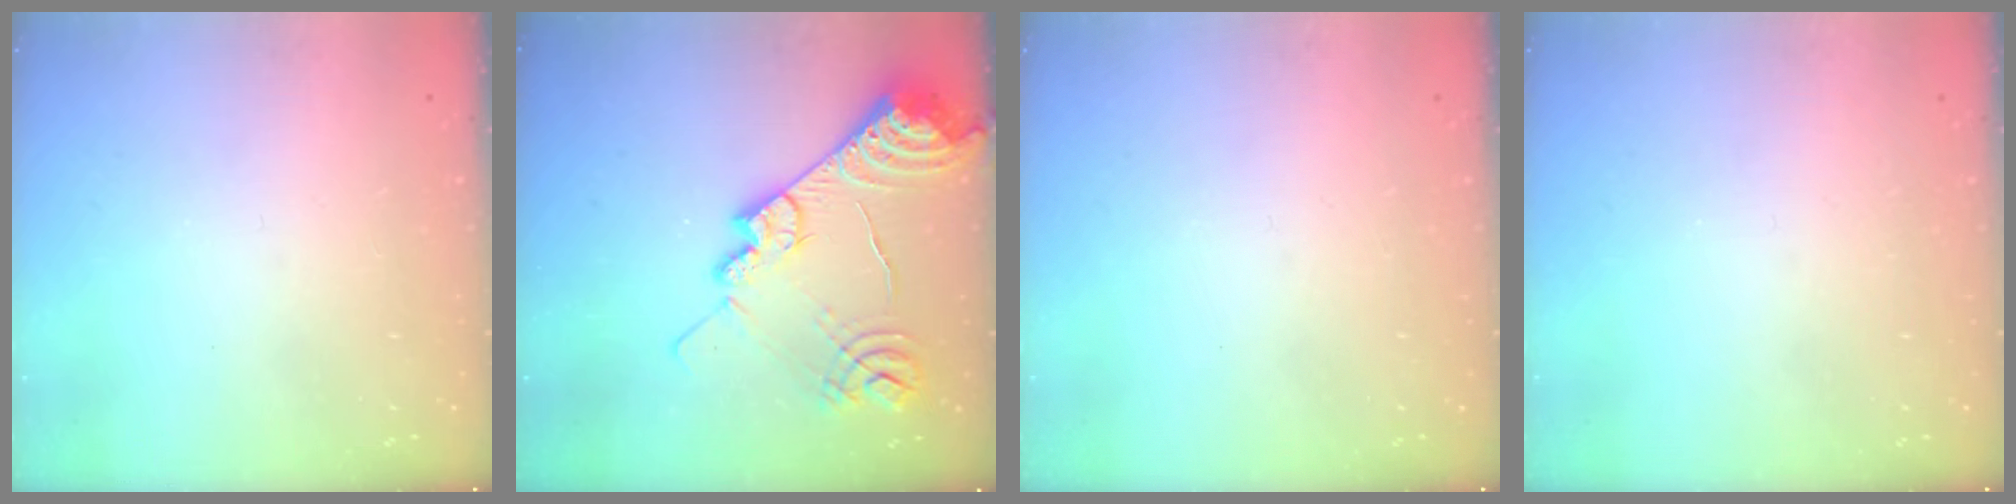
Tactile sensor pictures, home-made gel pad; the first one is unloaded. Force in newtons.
{"total": 19.2, "press": 19.1, "slide": 1.8}
{"total": 0.0}
{"total": 0.0}